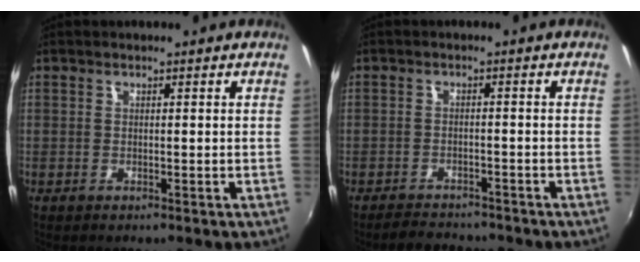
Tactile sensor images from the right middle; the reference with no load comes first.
{"total": 5.3, "force": [-5.0, 1.4, 1.2], "torque": [-0.042, 0.000, -0.075]}